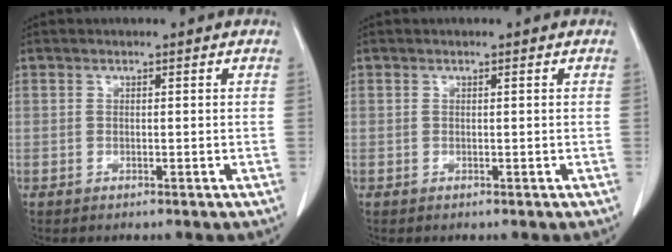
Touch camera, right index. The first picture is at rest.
{"total": 0.0}